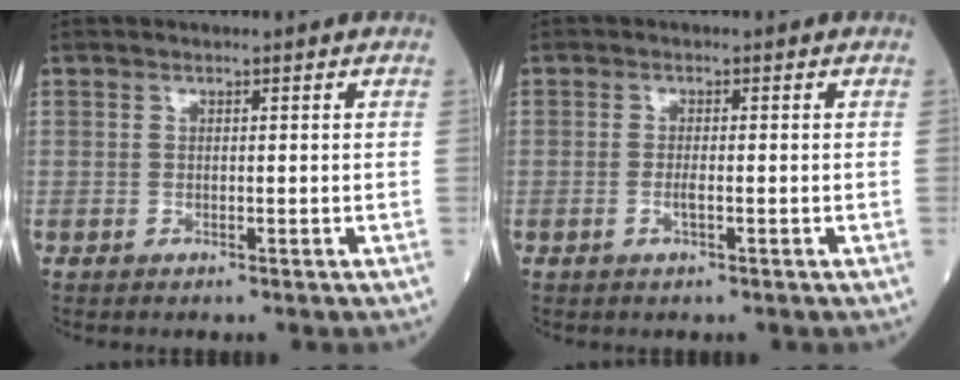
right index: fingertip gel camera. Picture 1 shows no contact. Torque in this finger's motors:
{"motor_torque": [-0.07, 0.07, -0.02, 0.00]}